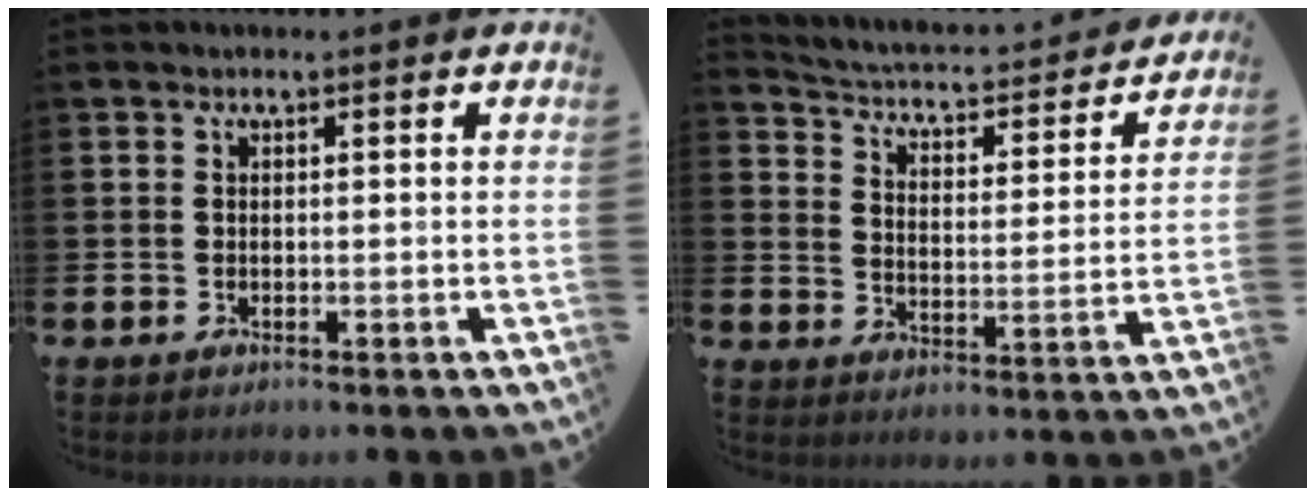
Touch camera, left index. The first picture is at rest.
{"total": 3.7, "force": [3.3, 1.1, 1.1], "torque": [-0.048, -0.034, 0.044]}